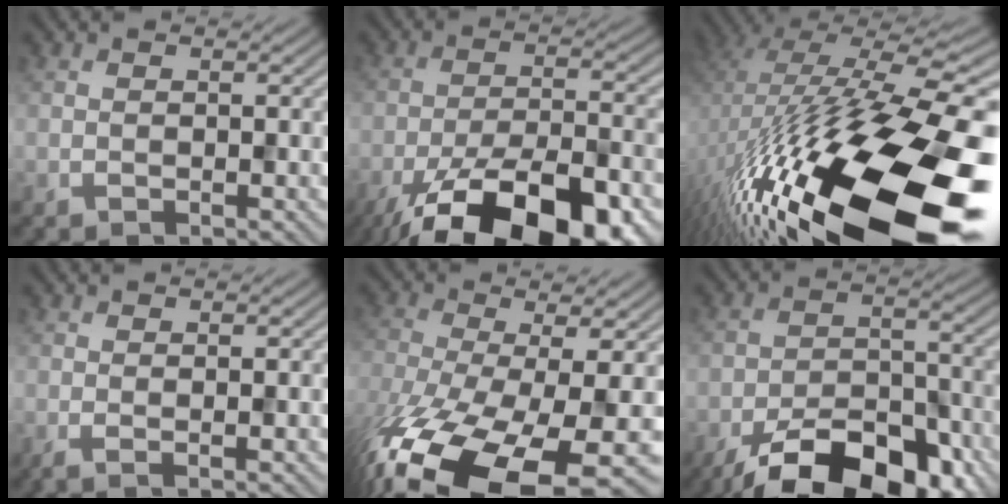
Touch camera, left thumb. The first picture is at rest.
{"total": 18.7, "force": [-13.0, 7.1, 11.3], "torque": [-0.184, -0.047, -0.193]}
{"total": 21.1, "force": [-7.8, 8.4, 17.7], "torque": [-0.344, -0.028, -0.114]}
{"total": 1.5, "force": [-0.1, 0.5, 1.4], "torque": [-0.023, 0.001, -0.003]}
{"total": 15.2, "force": [-8.6, 5.4, 11.4], "torque": [-0.265, -0.051, -0.124]}
{"total": 14.8, "force": [-10.8, 6.4, 7.8], "torque": [-0.129, -0.026, -0.164]}